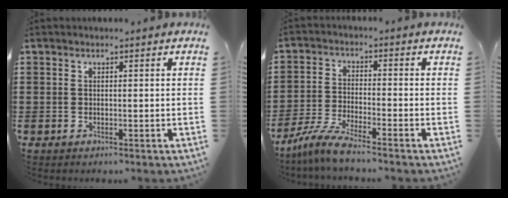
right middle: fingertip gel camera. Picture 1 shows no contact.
{"total": 5.1, "force": [-4.5, -0.1, 2.4], "torque": [-0.061, -0.014, -0.090]}